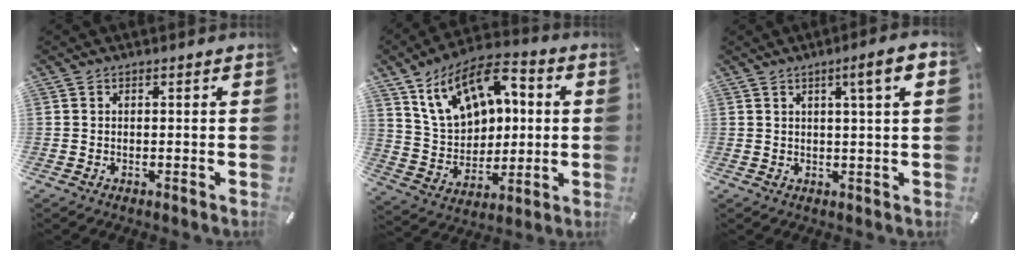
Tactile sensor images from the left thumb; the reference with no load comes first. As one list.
[{"total": 16.7, "force": [6.8, 12.0, 9.5], "torque": [-0.187, -0.017, 0.130]}, {"total": 6.5, "force": [2.8, 0.5, 5.9], "torque": [-0.094, -0.007, 0.039]}]